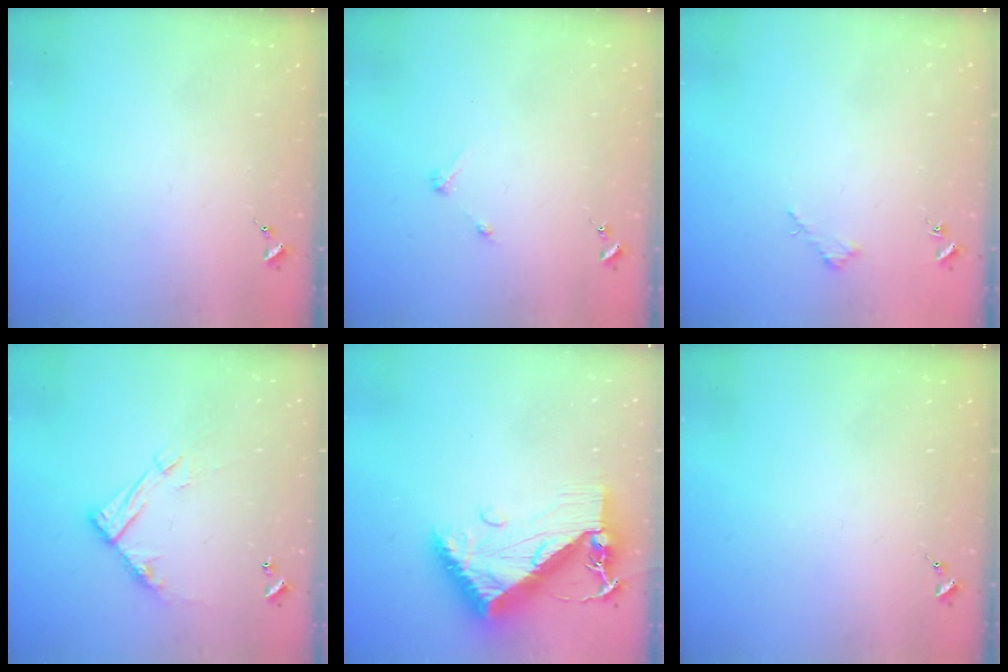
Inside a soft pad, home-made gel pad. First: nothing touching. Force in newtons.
{"total": 2.6, "press": 2.6, "slide": 0.3}
{"total": 1.9, "press": 1.9, "slide": 0.2}
{"total": 12.8, "press": 12.8, "slide": 0.7}
{"total": 14.6, "press": 14.6, "slide": 1.4}
{"total": 0.0}